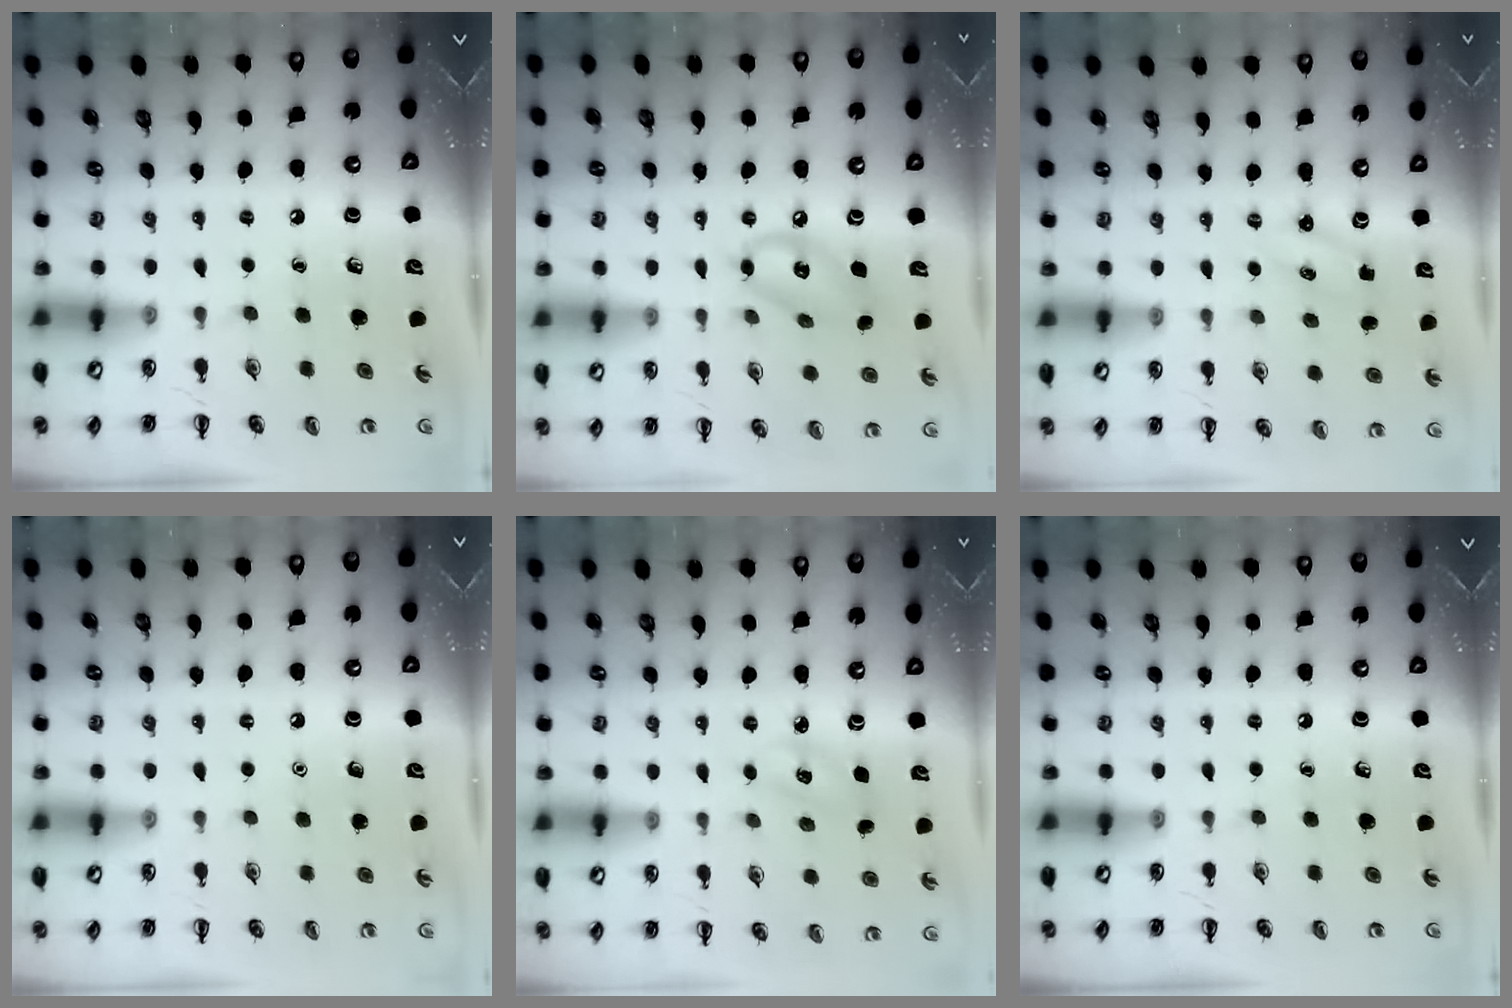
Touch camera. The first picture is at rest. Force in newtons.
{"total": 10.1, "press": 9.9, "slide": 1.9}
{"total": 1.2, "press": 1.2, "slide": 0.4}
{"total": 1.5, "press": 1.5, "slide": 0.2}
{"total": 4.0, "press": 3.9, "slide": 1.1}
{"total": 0.0}